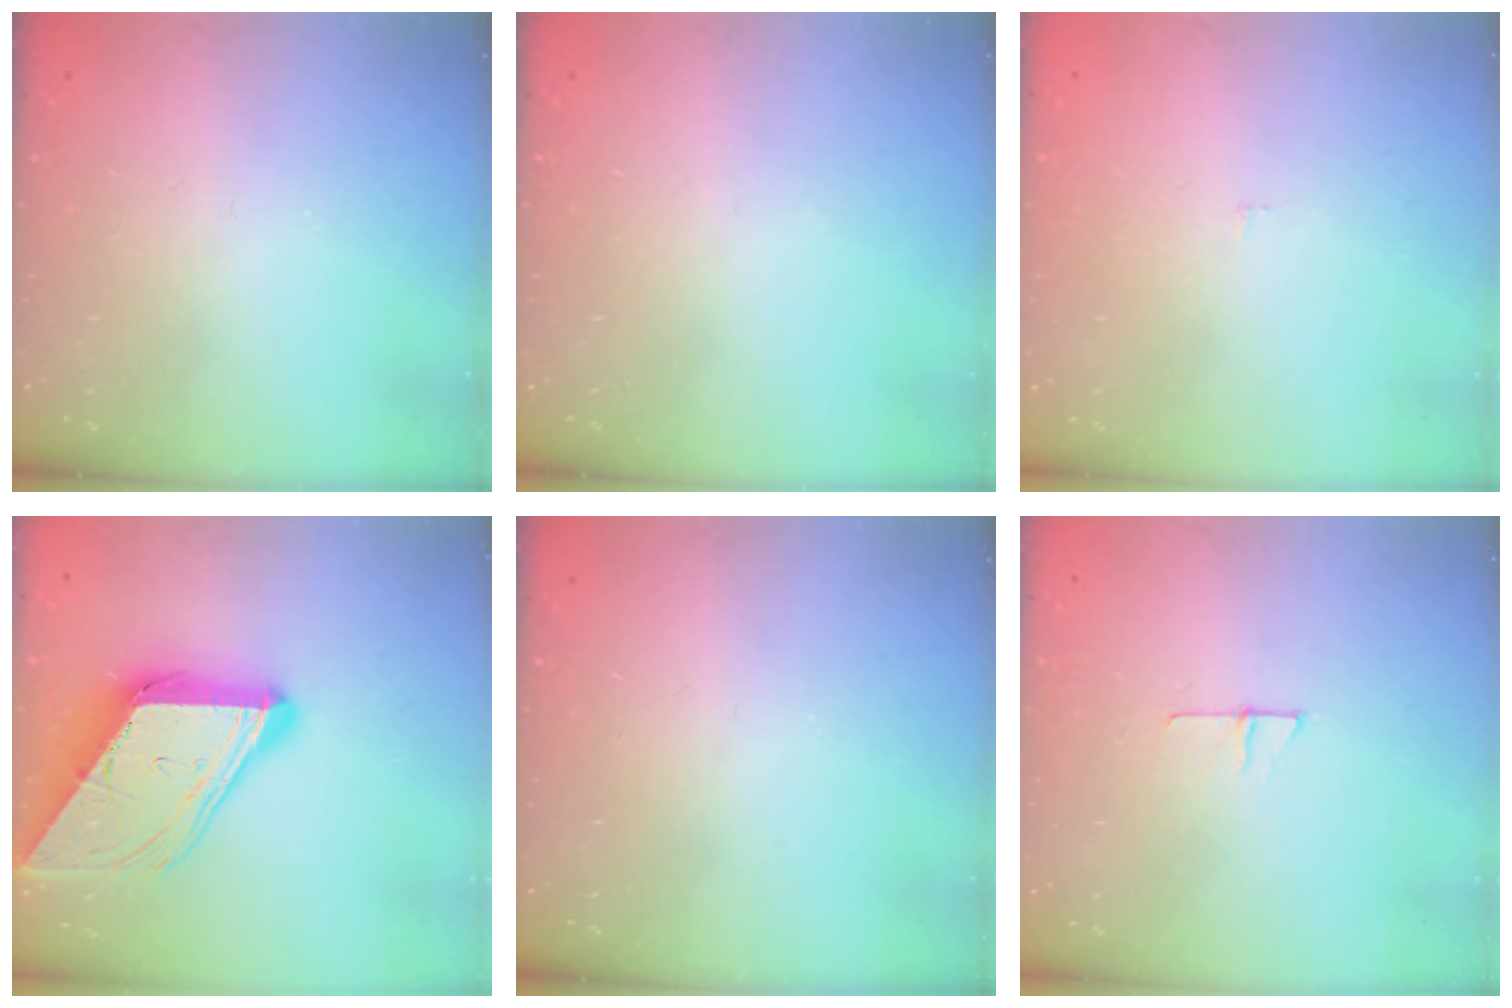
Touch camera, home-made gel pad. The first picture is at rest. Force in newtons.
{"total": 0.0}
{"total": 1.6, "press": 1.6, "slide": 0.1}
{"total": 18.6, "press": 18.5, "slide": 2.0}
{"total": 0.0}
{"total": 4.5, "press": 4.5, "slide": 0.4}